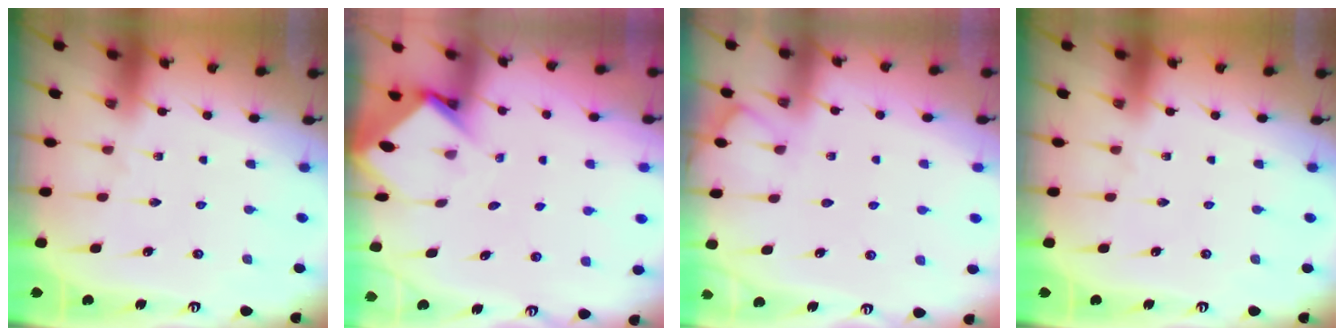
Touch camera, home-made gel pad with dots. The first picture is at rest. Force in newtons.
{"total": 3.4, "press": 3.4, "slide": 0.2}
{"total": 4.3, "press": 4.3, "slide": 0.6}
{"total": 0.0}